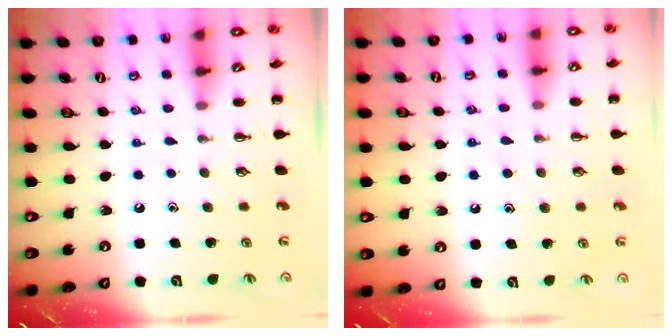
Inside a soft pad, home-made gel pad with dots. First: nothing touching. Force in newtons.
{"total": 8.6, "press": 8.5, "slide": 1.3}